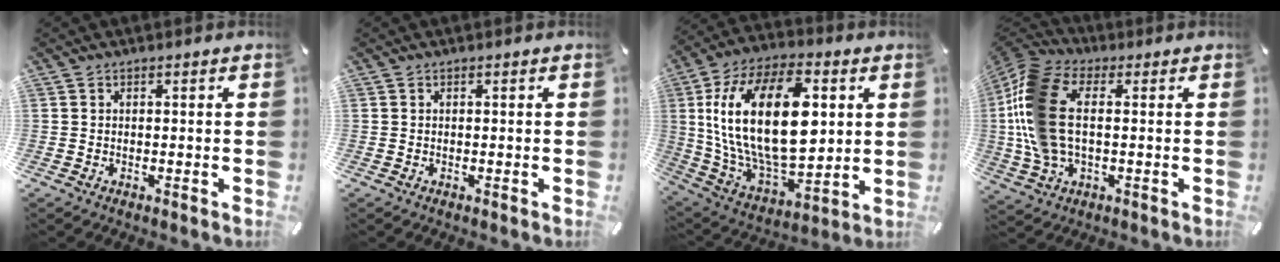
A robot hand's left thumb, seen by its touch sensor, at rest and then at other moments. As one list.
[{"total": 0.0}, {"total": 28.6, "force": [4.5, 16.3, 23.1], "torque": [-0.453, -0.007, 0.078]}, {"total": 16.3, "force": [0.8, 9.8, 13.0], "torque": [-0.297, 0.000, 0.016]}]